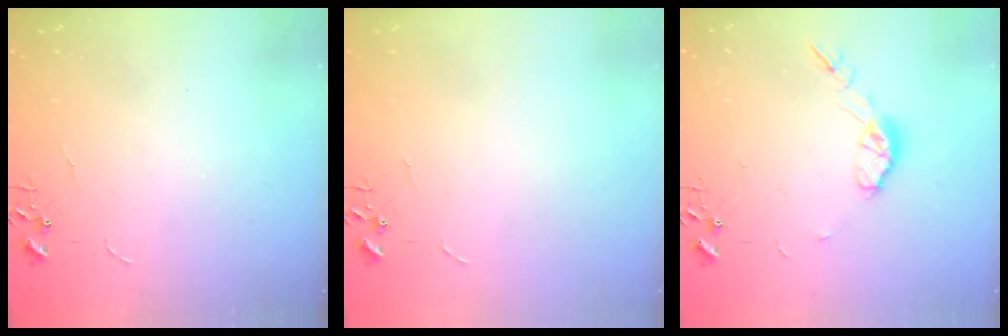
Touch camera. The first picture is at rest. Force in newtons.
{"total": 0.0}
{"total": 8.3, "press": 8.3, "slide": 0.5}